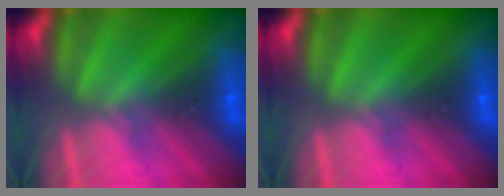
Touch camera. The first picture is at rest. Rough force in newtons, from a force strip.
{"total": 0.0}